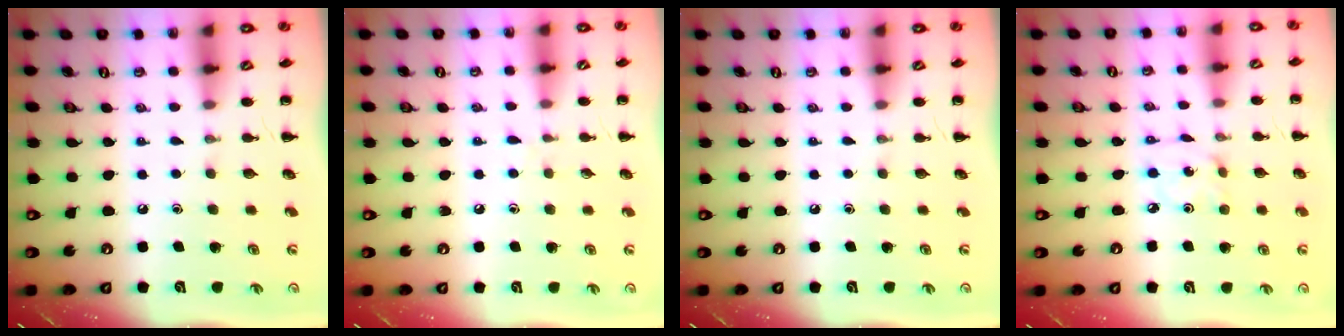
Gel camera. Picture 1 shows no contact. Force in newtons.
{"total": 3.8, "press": 3.4, "slide": 1.6}
{"total": 0.0}
{"total": 2.5, "press": 2.5, "slide": 0.5}